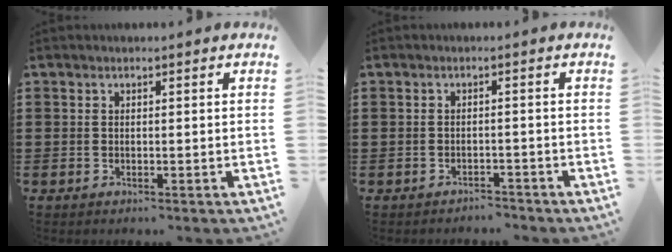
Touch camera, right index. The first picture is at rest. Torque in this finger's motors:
{"motor_torque": [-1.64, 0.33, -1.06, -0.21]}